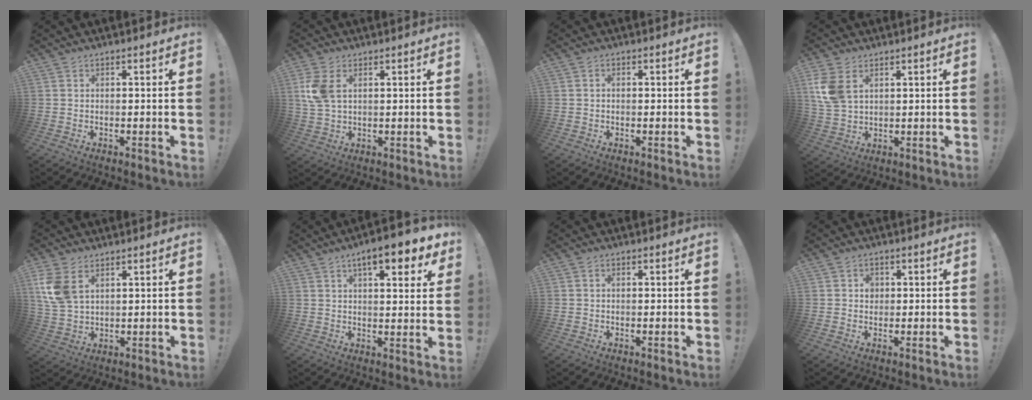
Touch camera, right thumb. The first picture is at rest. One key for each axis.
{"total": 7.6, "fx": 2.6, "fy": 4.4, "fz": 5.5, "tx": -0.117, "ty": -0.004, "tz": 0.049}
{"total": 1.0, "fx": -0.3, "fy": 0.8, "fz": 0.5, "tx": -0.011, "ty": 0.005, "tz": -0.005}
{"total": 8.5, "fx": 3.6, "fy": 5.4, "fz": 5.4, "tx": -0.104, "ty": -0.008, "tz": 0.072}
{"total": 8.8, "fx": 4.0, "fy": 5.5, "fz": 5.6, "tx": -0.116, "ty": -0.013, "tz": 0.076}
{"total": 9.5, "fx": 5.4, "fy": 2.5, "fz": 7.4, "tx": -0.096, "ty": -0.029, "tz": 0.085}
{"total": 0.6, "fx": 0.2, "fy": 0.5, "fz": 0.3, "tx": -0.011, "ty": 0.005, "tz": 0.005}
{"total": 2.7, "fx": 0.4, "fy": 2.4, "fz": 1.3, "tx": -0.004, "ty": -0.002, "tz": 0.002}